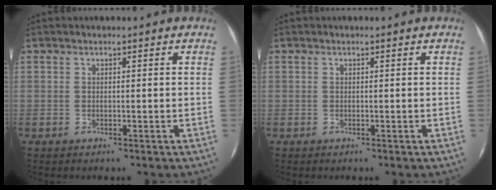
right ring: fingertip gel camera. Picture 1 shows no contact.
{"total": 0.0}